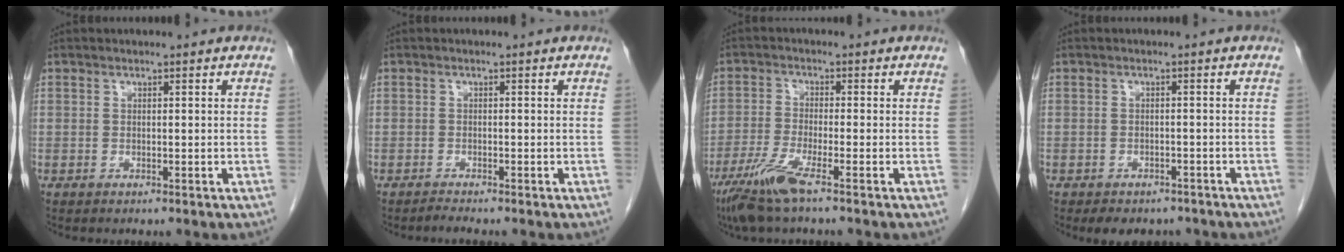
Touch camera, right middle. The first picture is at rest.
{"total": 1.0, "force": [-0.9, -0.2, 0.2], "torque": [-0.008, -0.004, -0.017]}
{"total": 6.6, "force": [-4.3, 0.0, 5.0], "torque": [-0.107, -0.020, -0.088]}
{"total": 6.2, "force": [-5.1, 3.1, 1.8], "torque": [-0.016, 0.008, -0.061]}